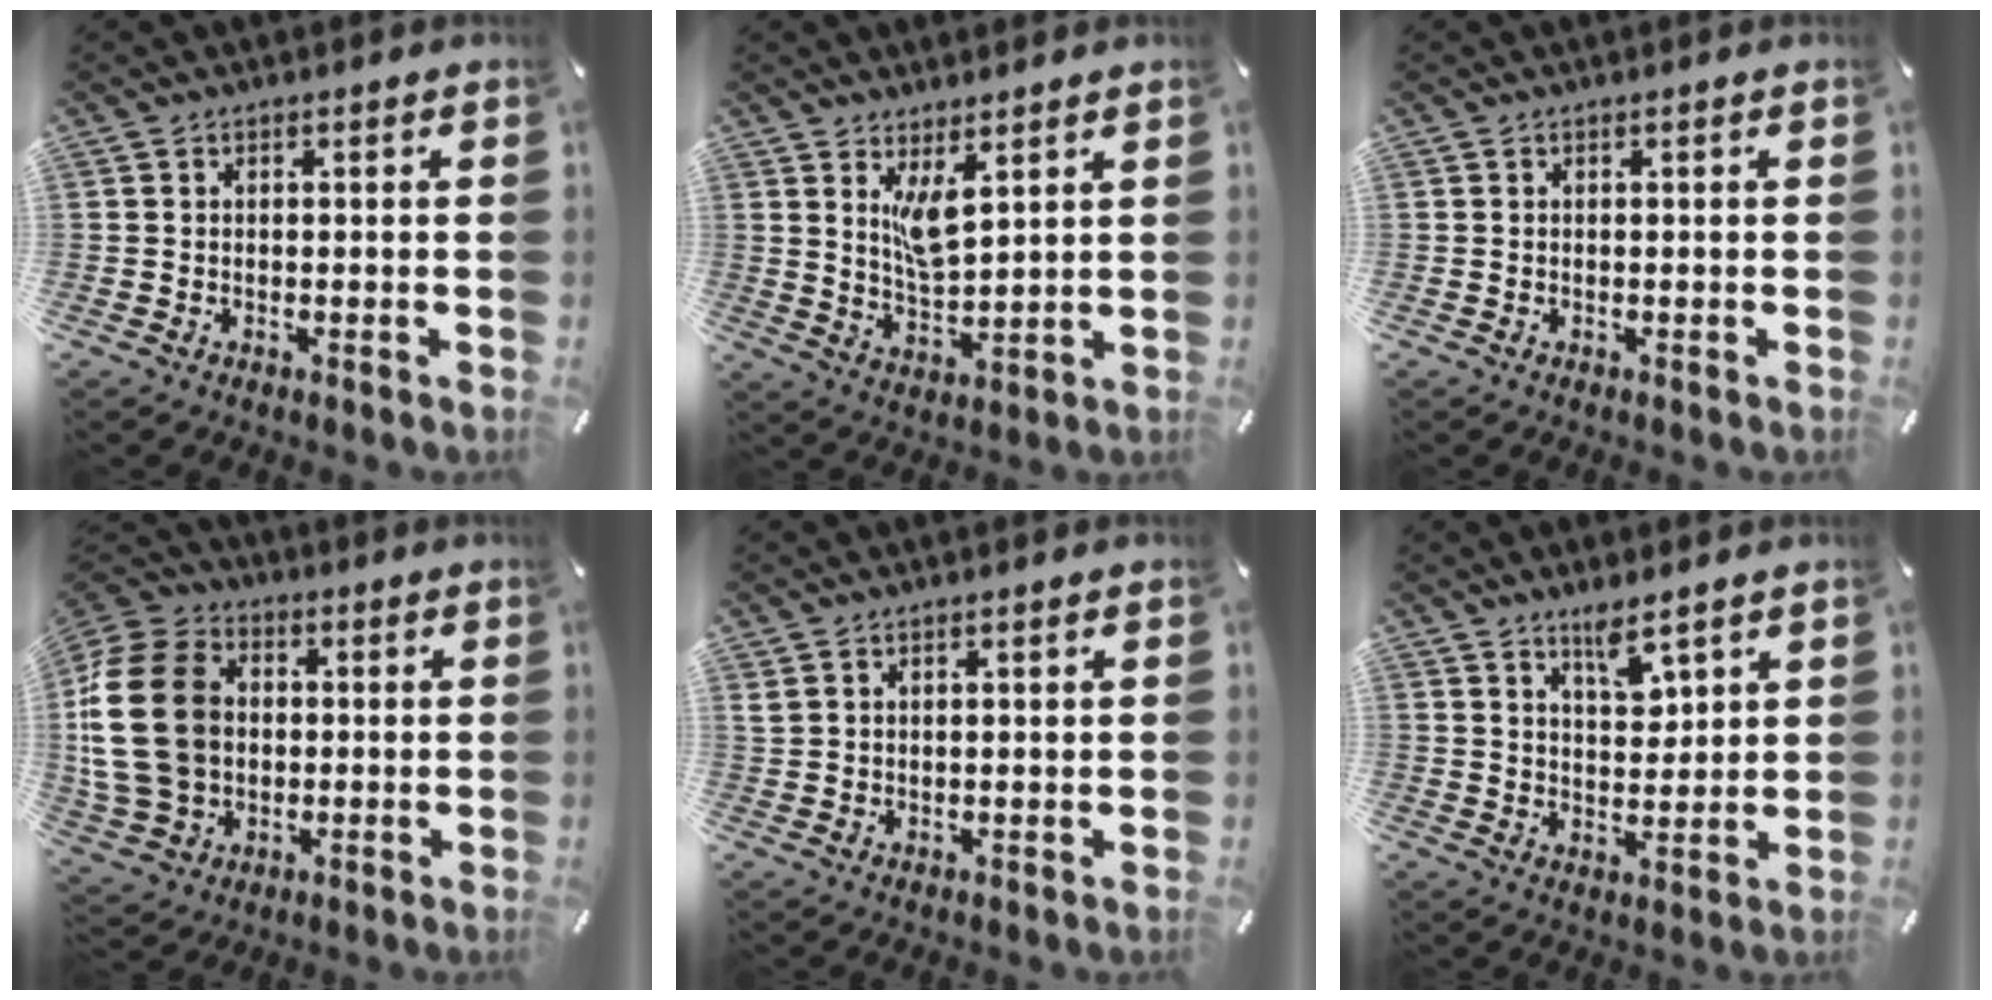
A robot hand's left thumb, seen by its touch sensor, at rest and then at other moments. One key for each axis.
{"total": 7.1, "fx": 4.3, "fy": 2.6, "fz": 5.1, "tx": -0.105, "ty": -0.022, "tz": 0.072}
{"total": 0.0}
{"total": 19.8, "fx": 1.0, "fy": 16.0, "fz": 11.7, "tx": -0.257, "ty": 0.018, "tz": 0.018}
{"total": 1.6, "fx": 1.3, "fy": 0.4, "fz": 0.8, "tx": -0.017, "ty": -0.001, "tz": 0.024}
{"total": 6.9, "fx": 5.2, "fy": 2.7, "fz": 3.7, "tx": -0.044, "ty": -0.034, "tz": 0.086}